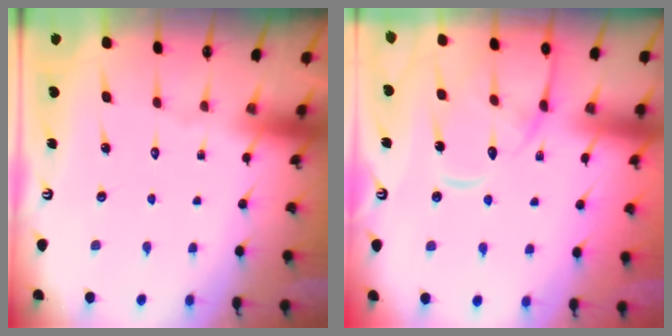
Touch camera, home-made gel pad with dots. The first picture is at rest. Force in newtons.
{"total": 13.3, "press": 13.2, "slide": 1.1}